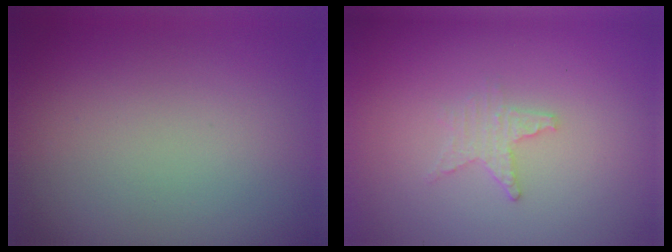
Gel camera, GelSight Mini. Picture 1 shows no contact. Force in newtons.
{"total": 1.5, "press": 1.4, "slide": 0.3}